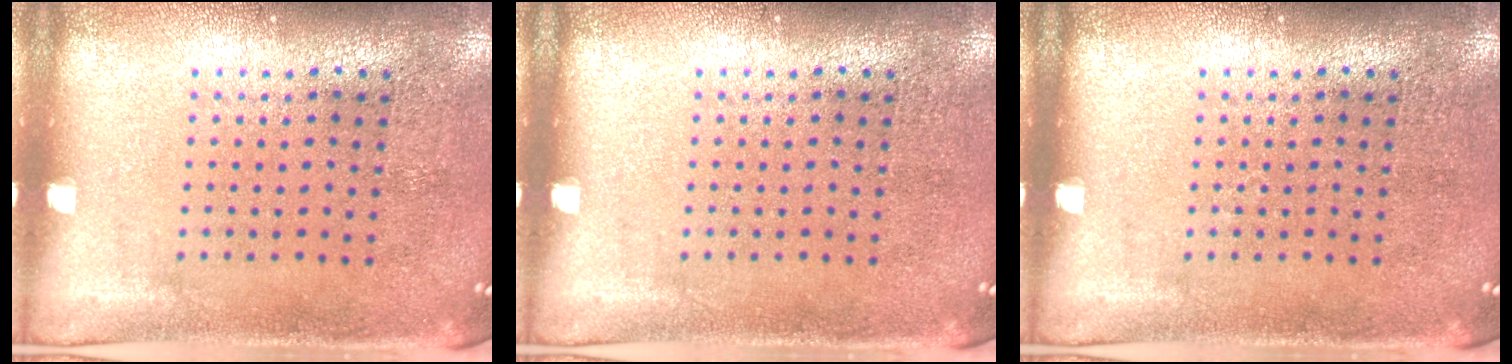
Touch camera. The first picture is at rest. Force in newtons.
{"total": 0.0}
{"total": 0.0}